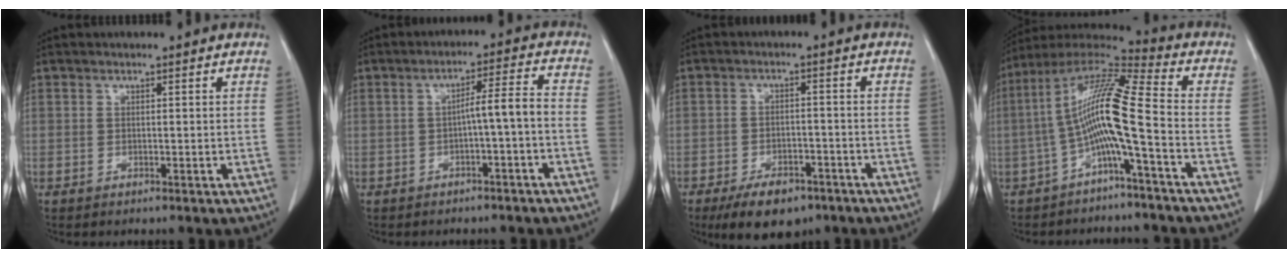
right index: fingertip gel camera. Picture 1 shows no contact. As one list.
[{"total": 4.8, "force": [-1.5, -0.1, 4.6], "torque": [-0.070, 0.018, -0.021]}, {"total": 8.4, "force": [-6.0, 3.9, 4.5], "torque": [-0.073, -0.003, -0.092]}, {"total": 11.9, "force": [-3.1, -0.2, 11.5], "torque": [-0.218, 0.028, -0.066]}]